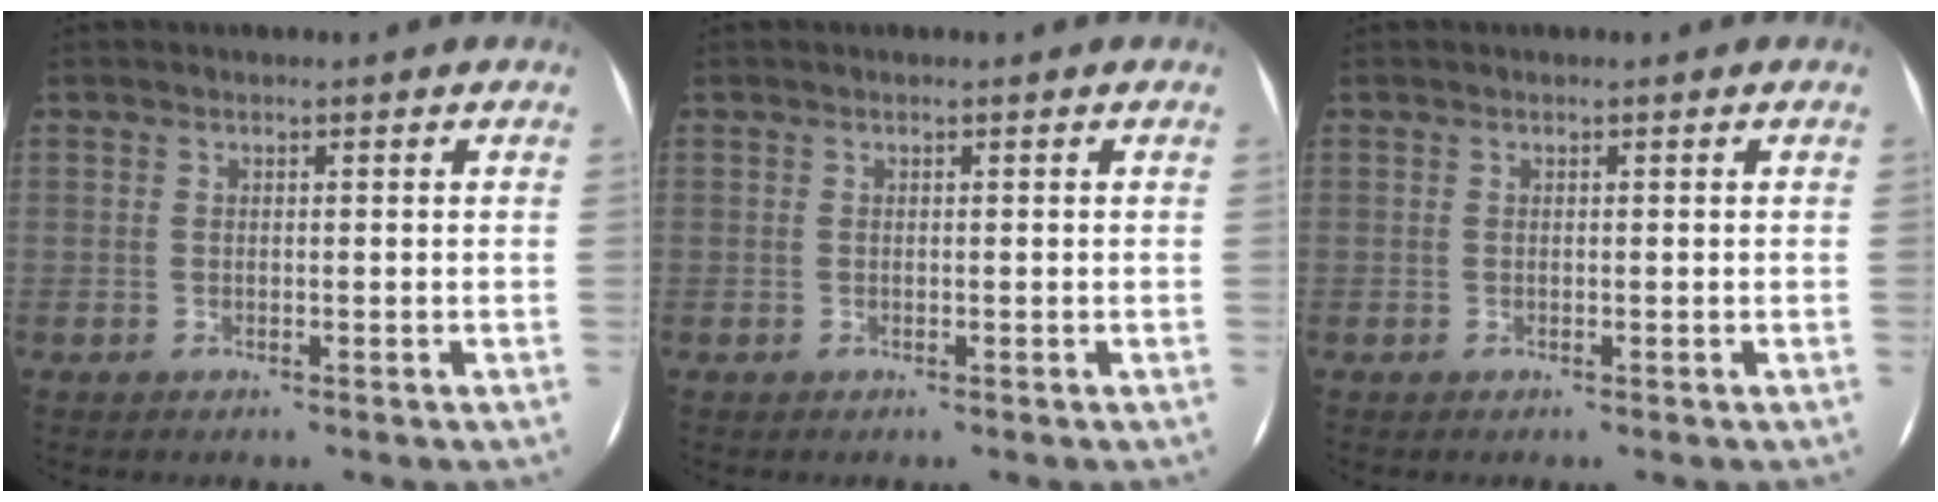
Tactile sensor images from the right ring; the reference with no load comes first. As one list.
[{"total": 0.0}, {"total": 0.0}]